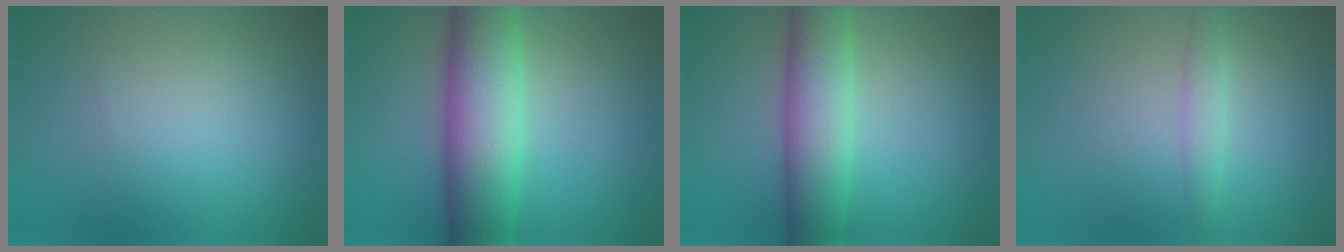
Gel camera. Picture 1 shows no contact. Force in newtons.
{"total": 9.4, "press": 9.4, "slide": 0.3}
{"total": 6.5, "press": 6.5, "slide": 0.2}
{"total": 1.4, "press": 1.4, "slide": 0.1}